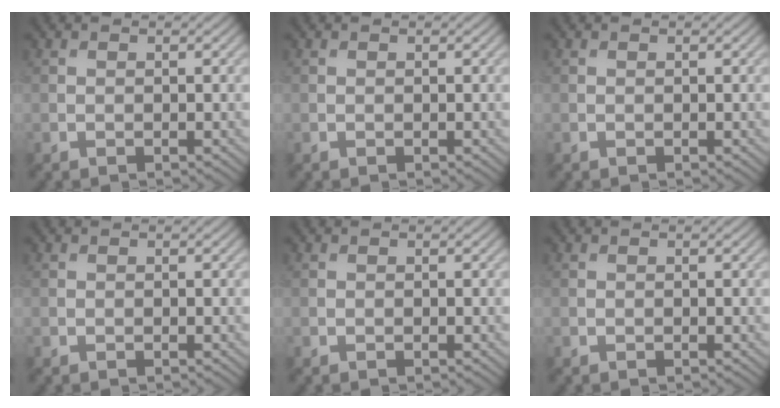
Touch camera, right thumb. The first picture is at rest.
{"total": 0.0}
{"total": 0.0}
{"total": 0.0}
{"total": 0.0}
{"total": 0.0}